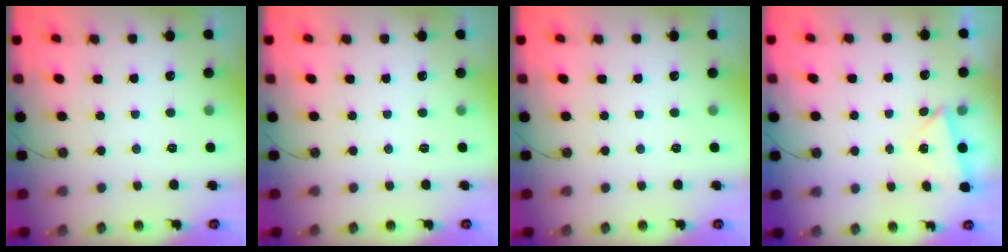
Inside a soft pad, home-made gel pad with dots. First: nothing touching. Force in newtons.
{"total": 0.0}
{"total": 0.0}
{"total": 1.9, "press": 1.4, "slide": 1.4}